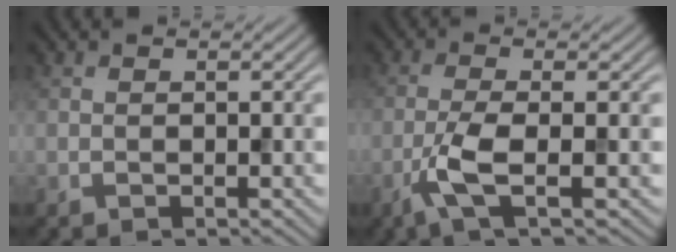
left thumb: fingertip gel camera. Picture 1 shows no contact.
{"total": 5.1, "force": [-1.8, 1.0, 4.6], "torque": [-0.094, 0.004, -0.047]}